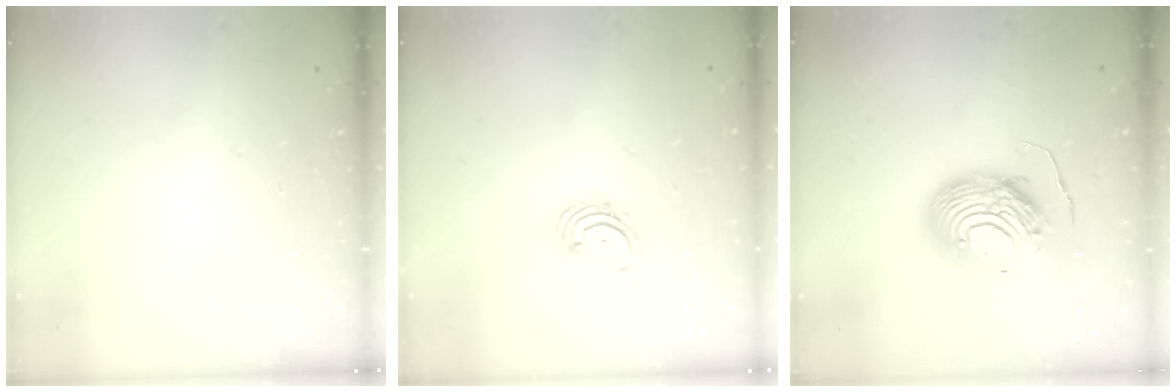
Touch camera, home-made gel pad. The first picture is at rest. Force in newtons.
{"total": 1.8, "press": 1.7, "slide": 0.7}
{"total": 12.9, "press": 12.8, "slide": 1.3}